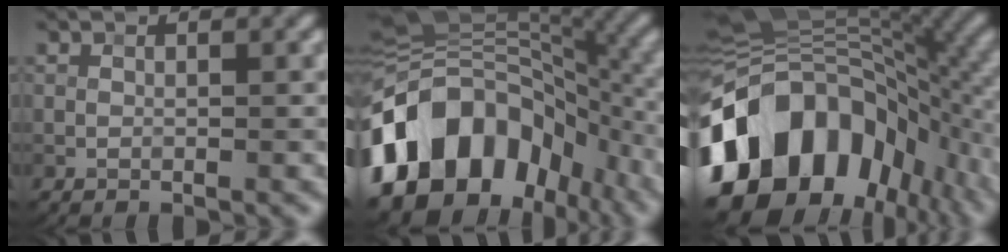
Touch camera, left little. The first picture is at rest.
{"total": 15.1, "force": [-5.8, 10.6, 9.1], "torque": [-0.164, 0.008, -0.109]}
{"total": 18.1, "force": [-5.4, 12.3, 12.2], "torque": [-0.231, -0.001, -0.101]}